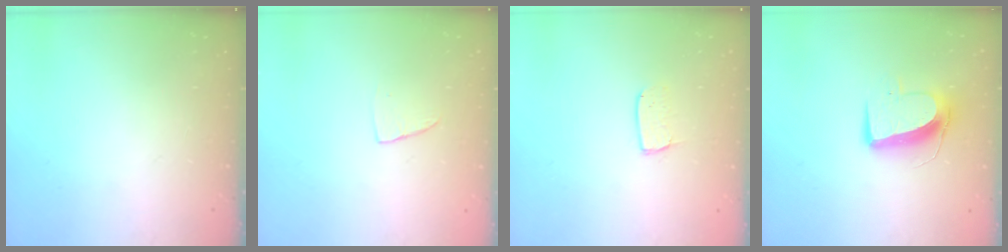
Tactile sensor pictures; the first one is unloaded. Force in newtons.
{"total": 4.0, "press": 4.0, "slide": 0.3}
{"total": 3.7, "press": 3.7, "slide": 0.3}
{"total": 10.1, "press": 10.1, "slide": 0.6}